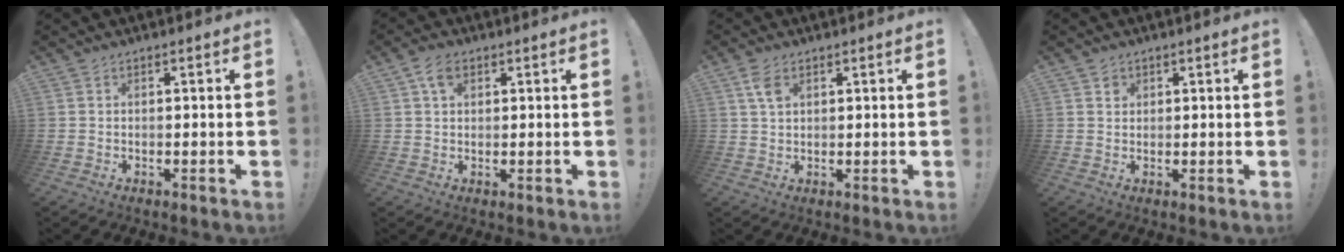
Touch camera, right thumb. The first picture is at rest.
{"total": 4.6, "force": [2.0, 2.9, 3.0], "torque": [-0.051, 0.004, 0.038]}
{"total": 4.4, "force": [2.1, 2.5, 3.0], "torque": [-0.045, -0.003, 0.037]}
{"total": 1.8, "force": [0.8, 1.5, 0.1], "torque": [0.011, -0.006, 0.013]}